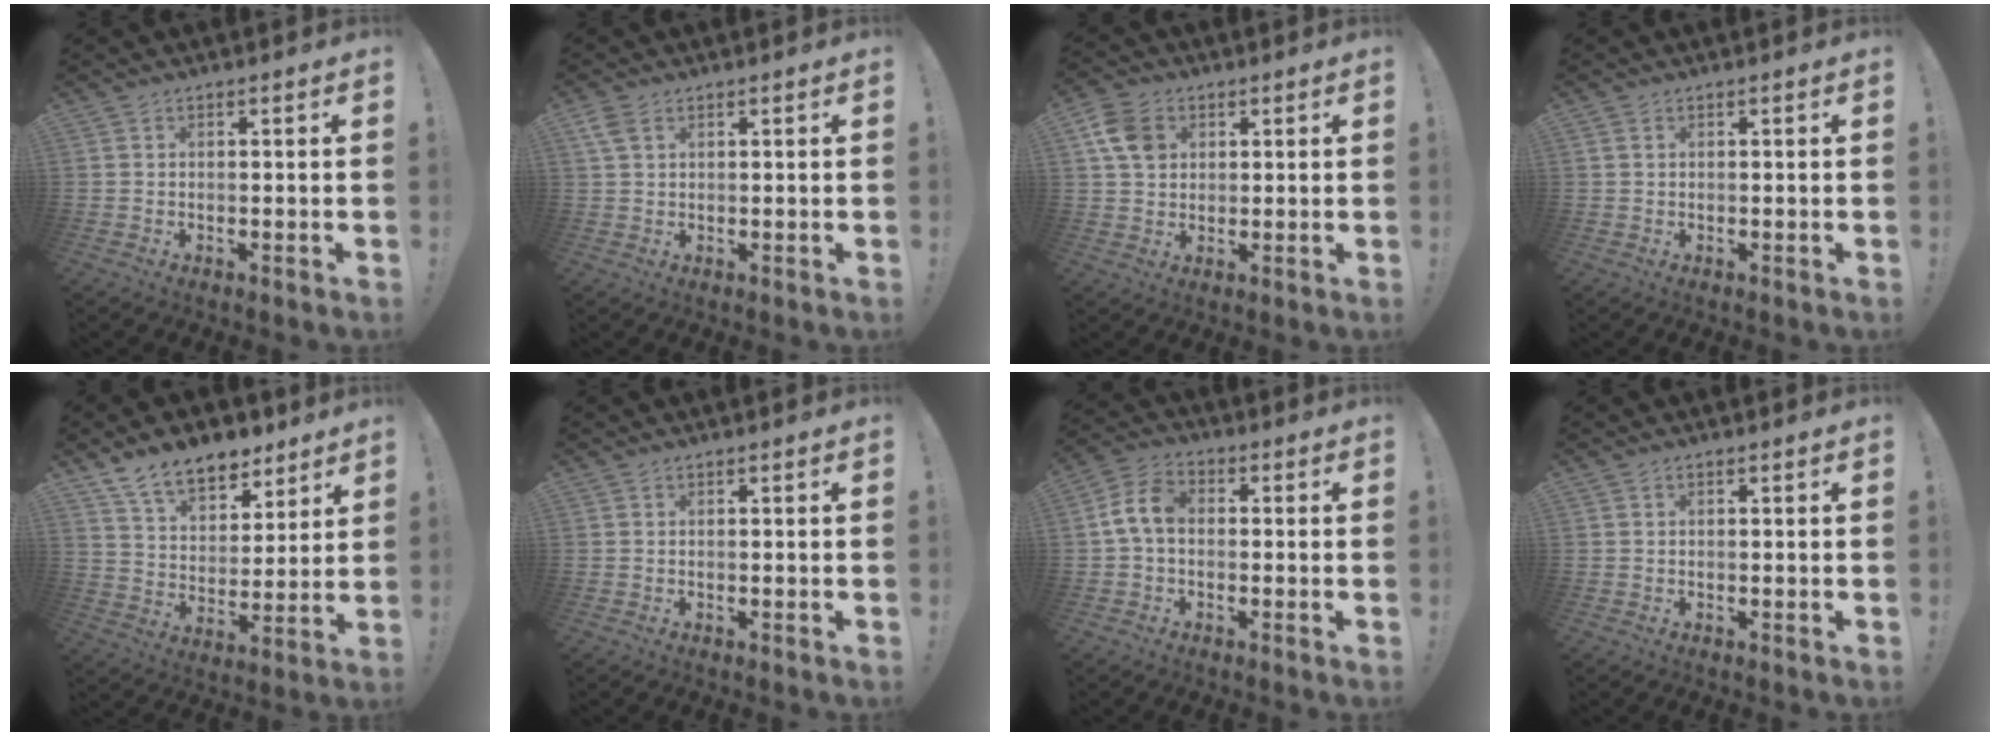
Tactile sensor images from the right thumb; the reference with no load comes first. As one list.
[{"total": 3.8, "force": [1.9, 2.1, 2.5], "torque": [-0.050, 0.002, 0.037]}, {"total": 8.7, "force": [3.1, 6.9, 4.3], "torque": [-0.075, -0.001, 0.063]}, {"total": 0.9, "force": [0.4, 0.6, 0.5], "torque": [-0.018, 0.004, 0.009]}, {"total": 13.6, "force": [10.3, 7.3, 5.2], "torque": [-0.092, -0.065, 0.192]}, {"total": 0.0}, {"total": 8.2, "force": [-0.1, 5.3, 6.3], "torque": [-0.132, 0.016, 0.003]}, {"total": 0.0}]